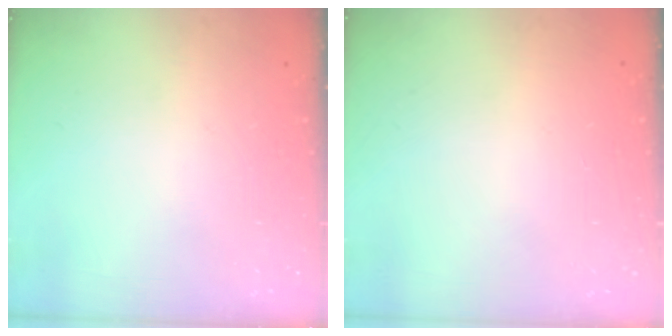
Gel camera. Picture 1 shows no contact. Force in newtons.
{"total": 0.0}